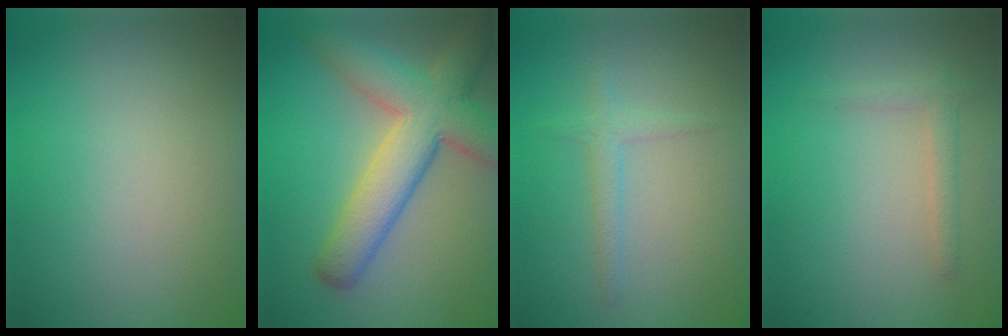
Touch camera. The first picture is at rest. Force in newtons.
{"total": 8.3, "press": 8.3, "slide": 0.7}
{"total": 1.5, "press": 1.5, "slide": 0.0}
{"total": 1.4, "press": 1.4, "slide": 0.1}